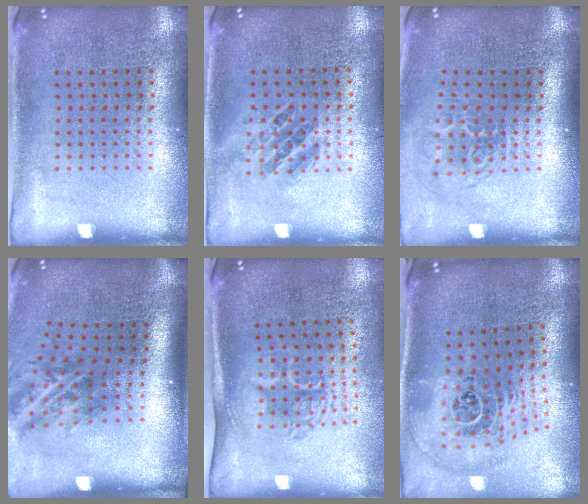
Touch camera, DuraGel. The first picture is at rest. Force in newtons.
{"total": 0.9, "press": 0.8, "slide": 0.4}
{"total": 1.8, "press": 1.2, "slide": 1.4}
{"total": 1.8, "press": 1.2, "slide": 1.4}
{"total": 1.8, "press": 1.3, "slide": 1.1}
{"total": 2.7, "press": 1.8, "slide": 2.0}